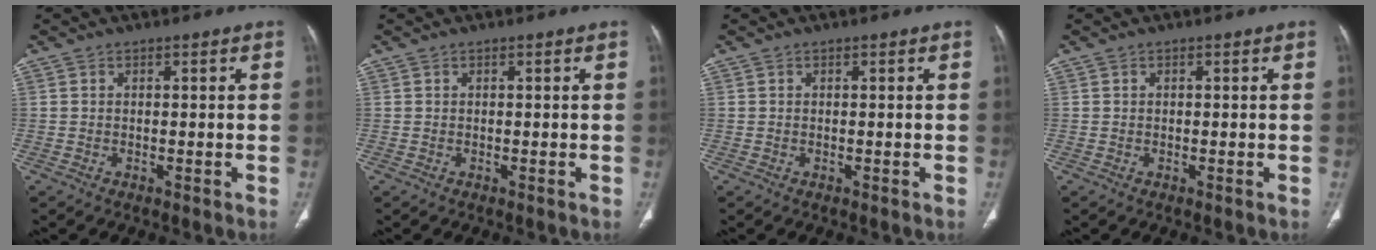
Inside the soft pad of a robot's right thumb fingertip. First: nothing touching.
{"total": 0.0}
{"total": 0.0}
{"total": 0.0}